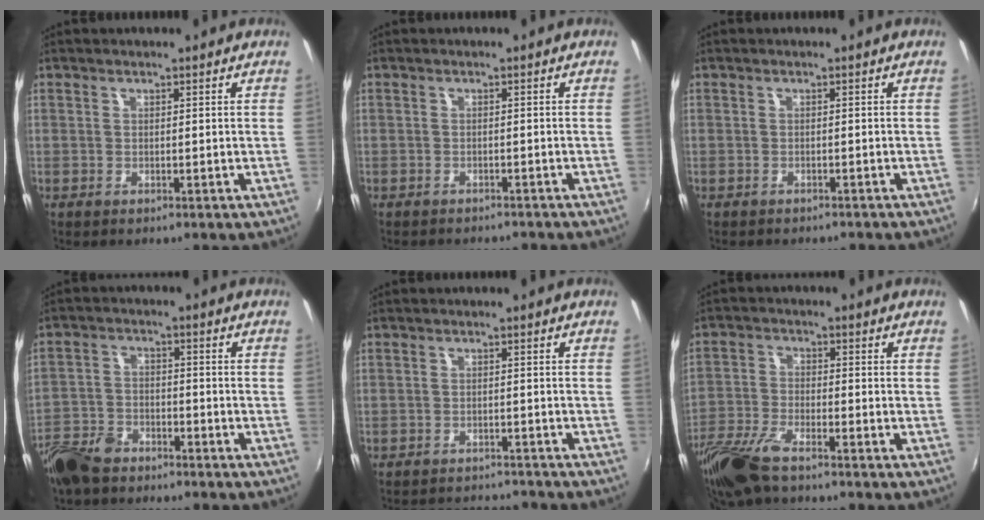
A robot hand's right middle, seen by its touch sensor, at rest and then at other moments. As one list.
[{"total": 3.9, "force": [-3.5, 1.3, 1.0], "torque": [-0.029, -0.006, -0.050]}, {"total": 2.4, "force": [-2.2, 0.9, 0.6], "torque": [-0.017, -0.007, -0.032]}, {"total": 9.7, "force": [-7.5, 4.6, 4.0], "torque": [-0.105, -0.001, -0.145]}, {"total": 7.9, "force": [-7.5, 1.7, 1.5], "torque": [-0.044, 0.012, -0.105]}, {"total": 10.0, "force": [-7.6, 2.7, 6.0], "torque": [-0.143, -0.025, -0.155]}]